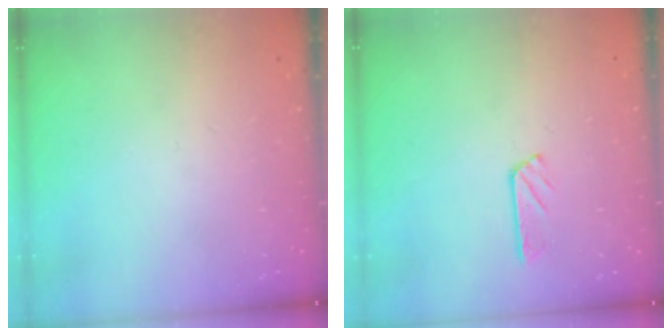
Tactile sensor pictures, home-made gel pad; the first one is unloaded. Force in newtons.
{"total": 2.9, "press": 2.9, "slide": 0.3}